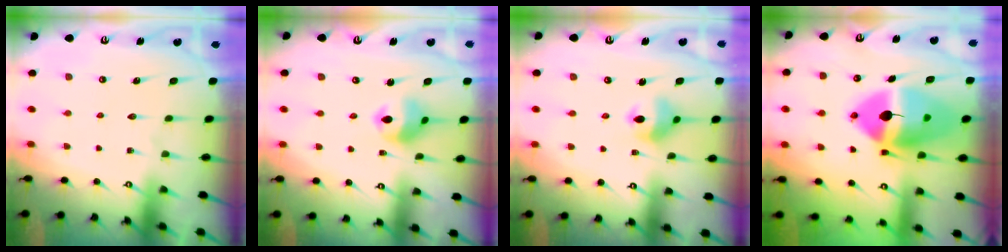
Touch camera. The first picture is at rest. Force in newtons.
{"total": 8.8, "press": 8.7, "slide": 0.6}
{"total": 9.2, "press": 8.6, "slide": 3.2}
{"total": 19.4, "press": 19.2, "slide": 3.2}